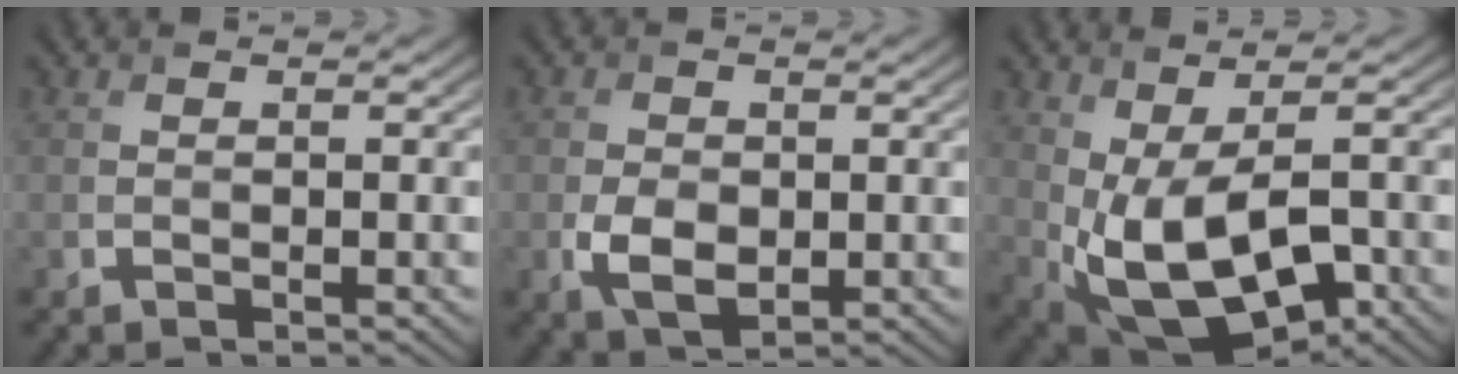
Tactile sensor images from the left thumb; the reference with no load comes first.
{"total": 4.3, "force": [-0.7, 3.0, 3.1], "torque": [-0.070, -0.012, -0.011]}
{"total": 10.8, "force": [-1.7, 5.4, 9.2], "torque": [-0.191, -0.017, -0.017]}